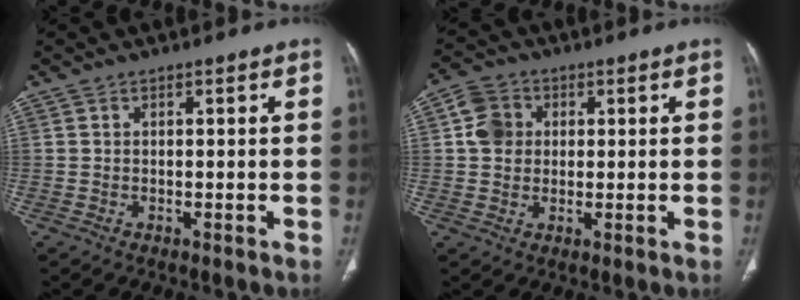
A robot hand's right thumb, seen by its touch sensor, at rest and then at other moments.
{"total": 6.1, "force": [1.2, 5.3, 2.7], "torque": [-0.038, 0.006, 0.017]}